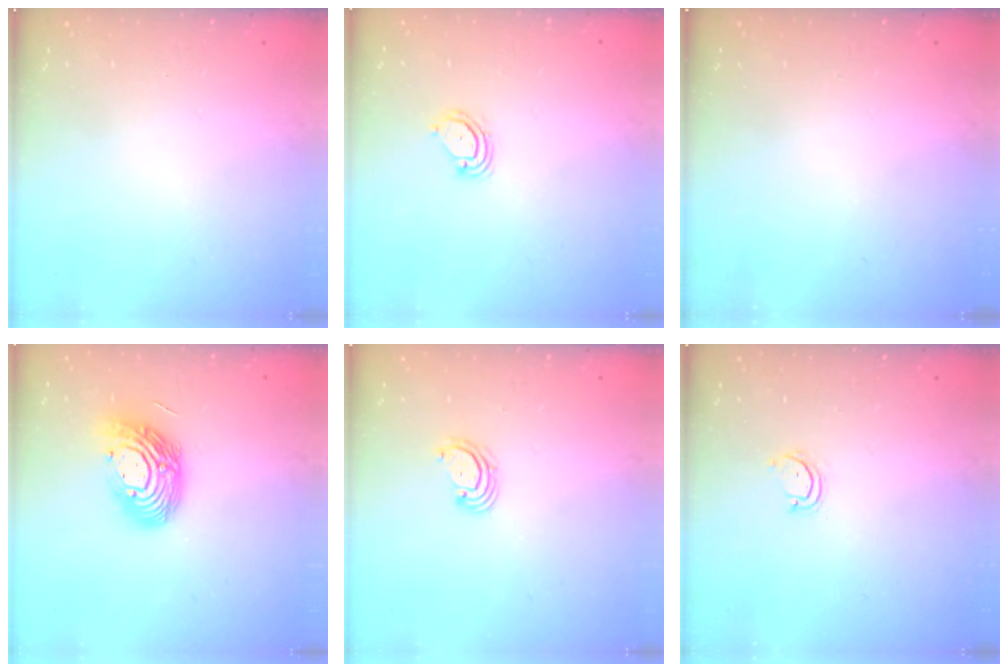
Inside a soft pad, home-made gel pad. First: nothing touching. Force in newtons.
{"total": 4.3, "press": 4.3, "slide": 0.3}
{"total": 0.0}
{"total": 14.2, "press": 14.1, "slide": 1.2}
{"total": 2.6, "press": 2.6, "slide": 0.3}
{"total": 2.9, "press": 2.9, "slide": 0.3}